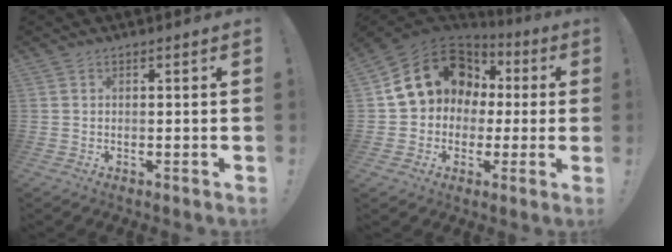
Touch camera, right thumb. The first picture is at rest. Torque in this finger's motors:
{"motor_torque": [2.07, 2.93, 1.18, -0.05, 0.05]}